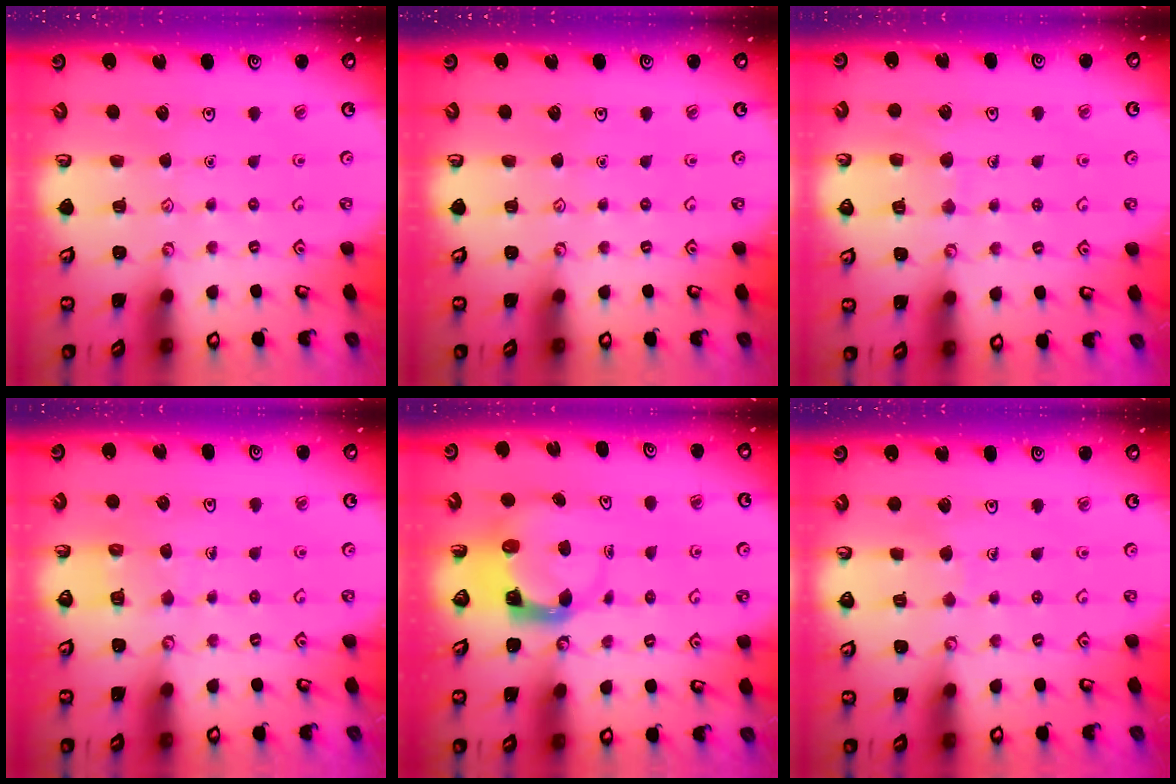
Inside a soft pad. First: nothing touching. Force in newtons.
{"total": 0.0}
{"total": 7.4, "press": 7.4, "slide": 0.4}
{"total": 5.9, "press": 5.9, "slide": 0.6}
{"total": 3.6, "press": 3.6, "slide": 0.5}
{"total": 3.6, "press": 3.6, "slide": 0.2}